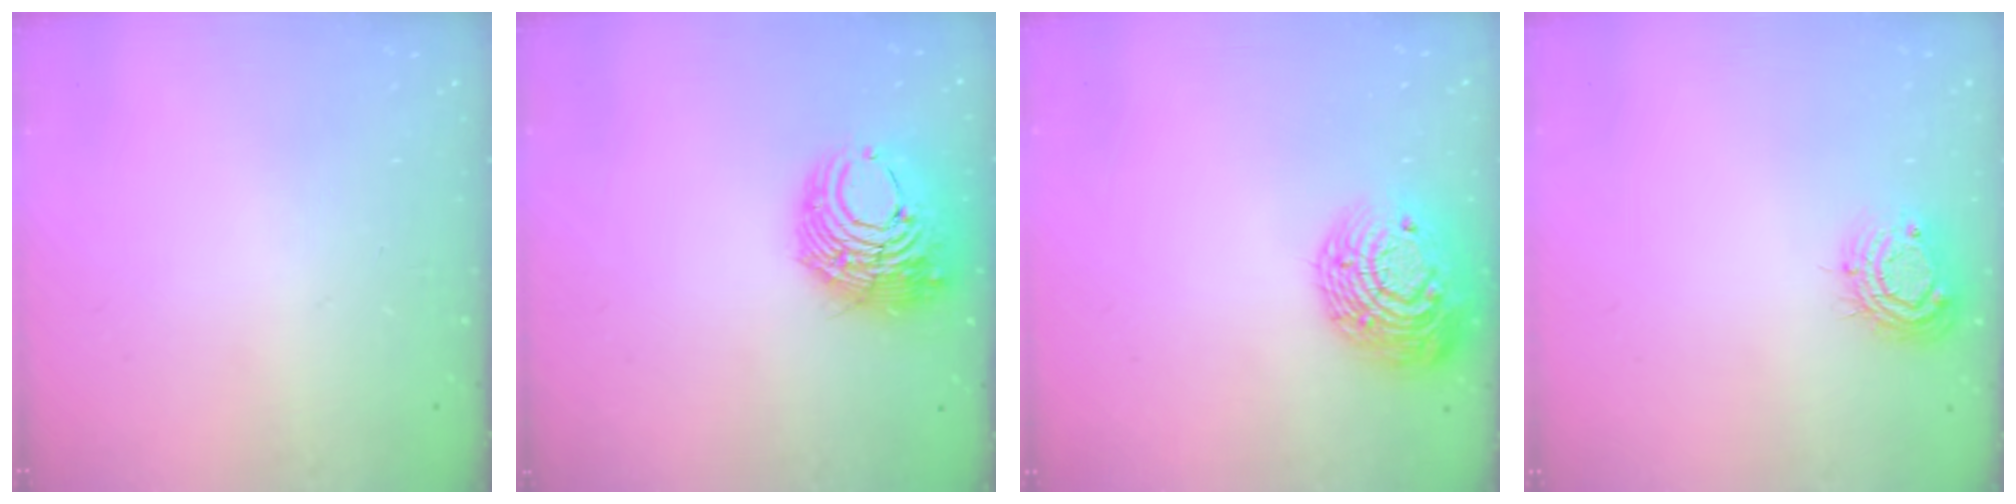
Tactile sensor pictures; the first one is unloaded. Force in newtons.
{"total": 13.3, "press": 13.2, "slide": 1.4}
{"total": 16.8, "press": 16.8, "slide": 1.1}
{"total": 9.1, "press": 9.0, "slide": 0.8}